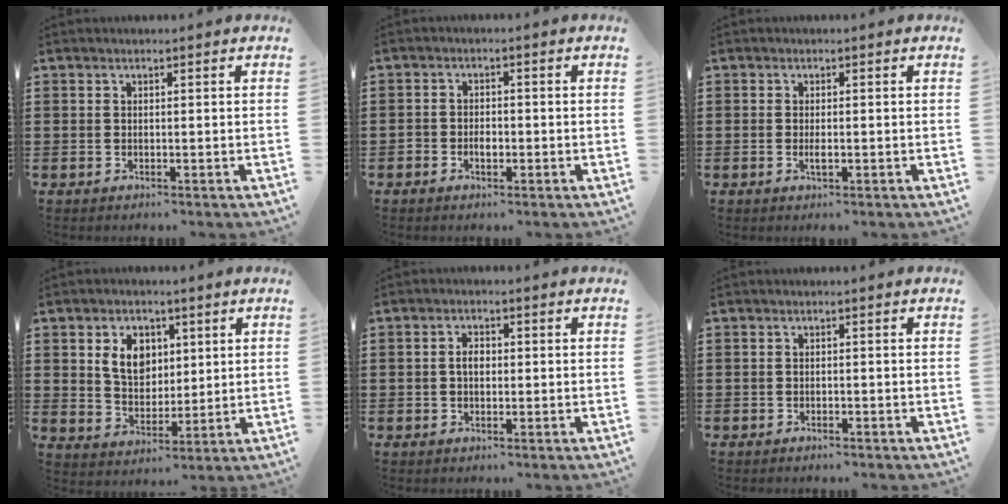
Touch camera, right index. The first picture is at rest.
{"total": 2.2, "force": [-0.8, 1.4, 1.5], "torque": [-0.030, 0.003, -0.016]}
{"total": 1.6, "force": [-0.4, 0.4, 1.5], "torque": [-0.035, -0.004, -0.009]}
{"total": 6.5, "force": [2.2, 5.0, 3.5], "torque": [-0.073, 0.011, 0.034]}
{"total": 2.2, "force": [0.0, 1.3, 1.8], "torque": [-0.035, 0.005, -0.001]}
{"total": 0.7, "force": [-0.6, 0.2, 0.2], "torque": [-0.005, 0.000, -0.013]}